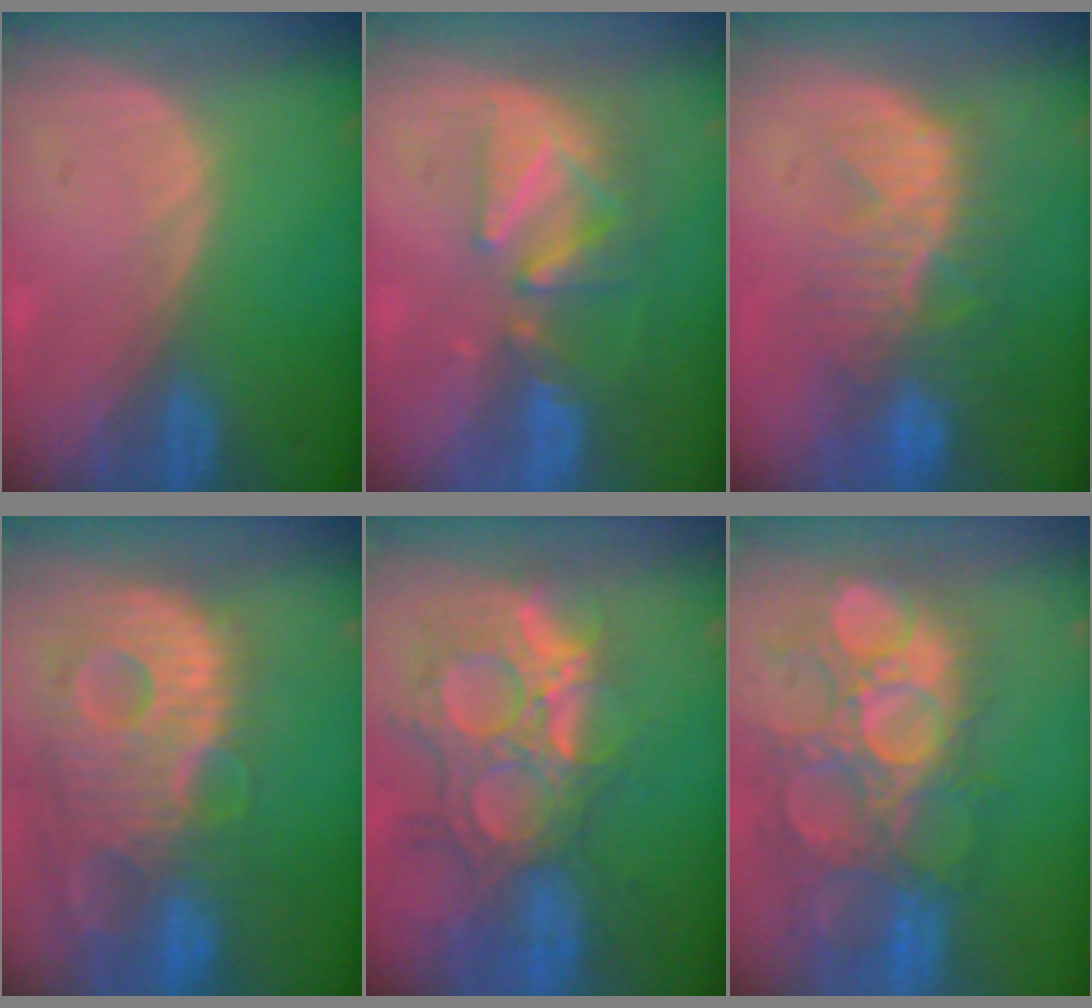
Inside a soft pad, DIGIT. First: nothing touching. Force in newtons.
{"total": 8.4, "press": 7.8, "slide": 3.1}
{"total": 10.0, "press": 8.7, "slide": 4.9}
{"total": 13.9, "press": 12.0, "slide": 7.0}
{"total": 13.4, "press": 11.4, "slide": 7.0}
{"total": 13.1, "press": 12.1, "slide": 5.0}